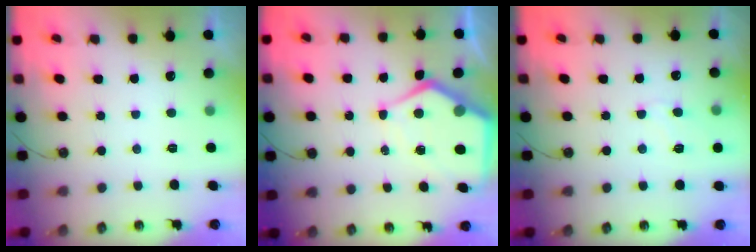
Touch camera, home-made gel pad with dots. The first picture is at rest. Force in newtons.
{"total": 11.6, "press": 11.5, "slide": 1.3}
{"total": 5.7, "press": 5.7, "slide": 0.6}